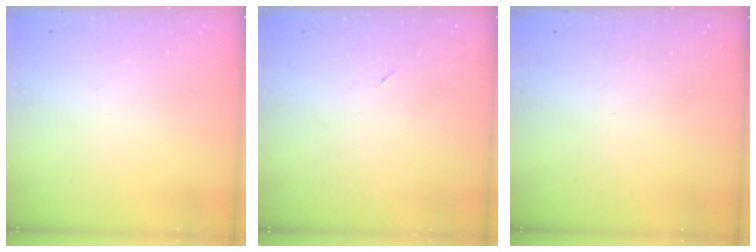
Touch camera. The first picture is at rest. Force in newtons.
{"total": 2.3, "press": 1.9, "slide": 1.2}
{"total": 0.0}